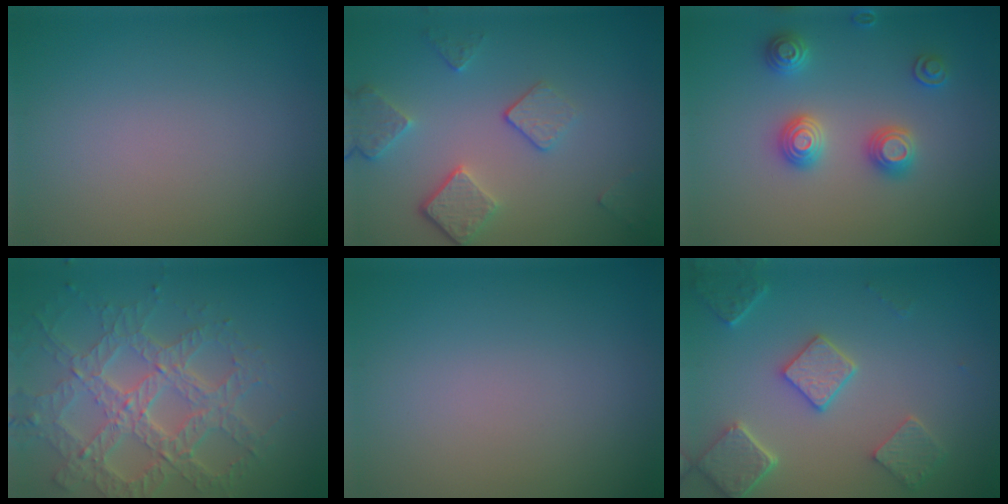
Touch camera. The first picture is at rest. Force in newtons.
{"total": 3.9, "press": 2.9, "slide": 2.5}
{"total": 2.8, "press": 2.8, "slide": 0.2}
{"total": 7.4, "press": 5.3, "slide": 5.1}
{"total": 0.0}
{"total": 4.9, "press": 3.9, "slide": 3.0}